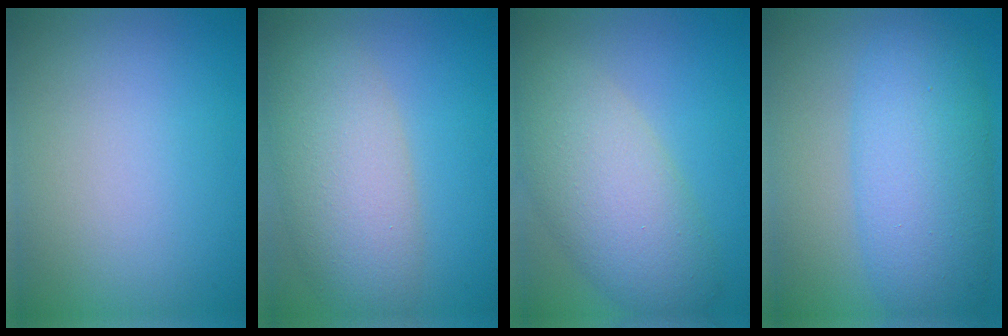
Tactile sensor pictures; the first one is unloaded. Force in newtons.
{"total": 6.8, "press": 6.8, "slide": 0.2}
{"total": 7.7, "press": 7.7, "slide": 0.4}
{"total": 8.0, "press": 8.0, "slide": 0.2}